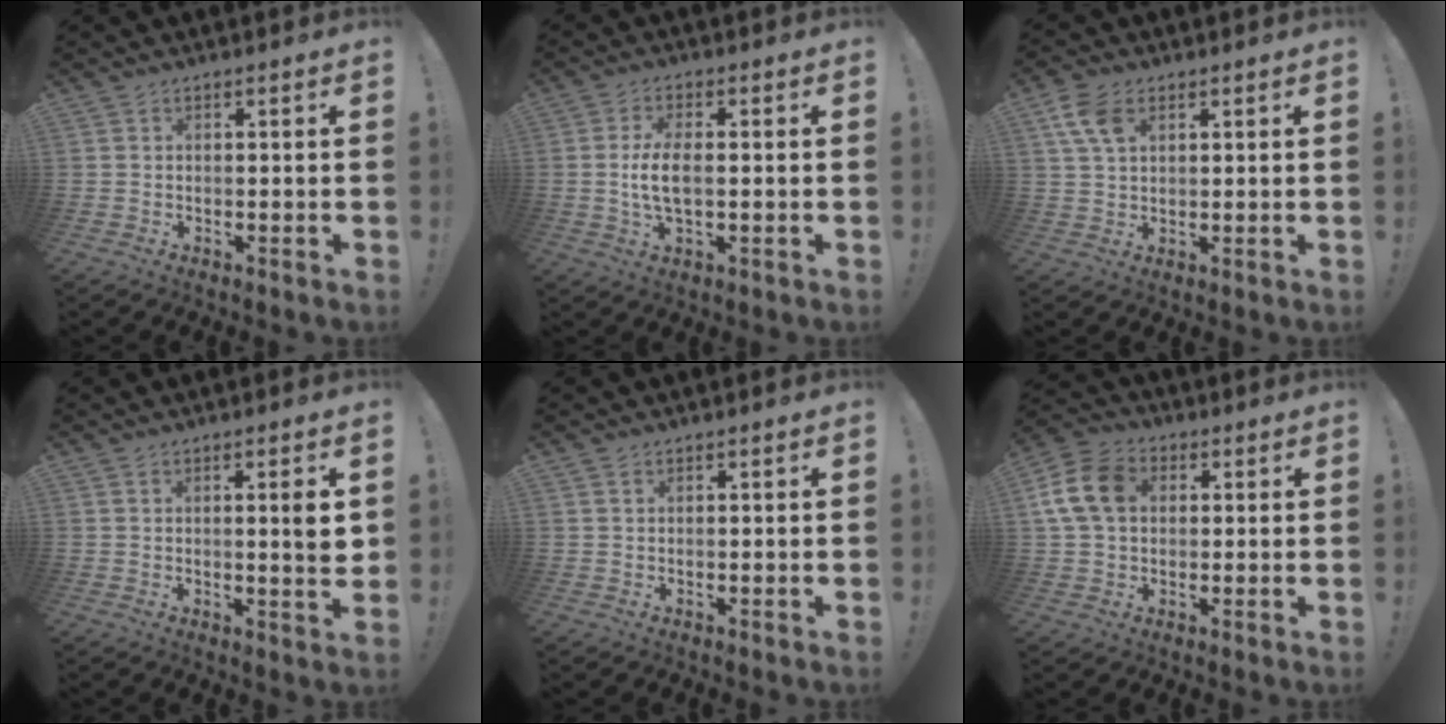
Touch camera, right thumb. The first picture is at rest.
{"total": 7.1, "force": [-0.2, 3.0, 6.5], "torque": [-0.131, -0.008, -0.007]}
{"total": 8.2, "force": [3.5, 5.0, 5.4], "torque": [-0.110, 0.000, 0.071]}
{"total": 4.5, "force": [1.0, 0.1, 4.4], "torque": [-0.061, -0.009, 0.008]}
{"total": 0.8, "force": [0.6, 0.3, 0.5], "torque": [-0.004, -0.002, 0.010]}
{"total": 13.3, "force": [2.8, 10.0, 8.3], "torque": [-0.153, 0.008, 0.056]}